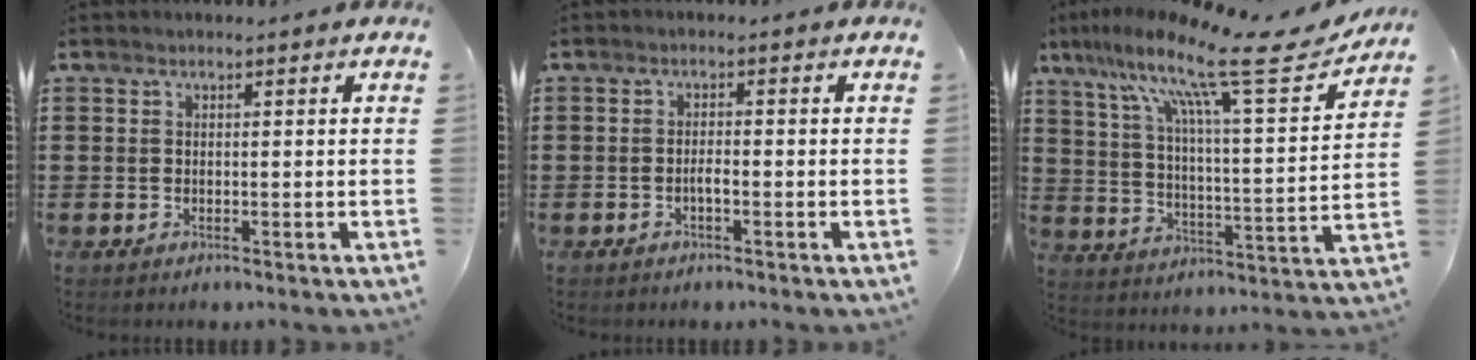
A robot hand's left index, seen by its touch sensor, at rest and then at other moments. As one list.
[{"total": 1.4, "force": [-0.7, 0.3, 1.1], "torque": [-0.023, -0.001, -0.013]}, {"total": 16.6, "force": [12.3, 2.0, 11.0], "torque": [-0.214, -0.071, 0.192]}]